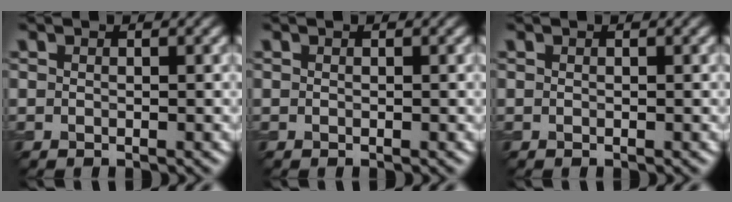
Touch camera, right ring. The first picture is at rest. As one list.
[{"total": 0.0}, {"total": 0.0}]